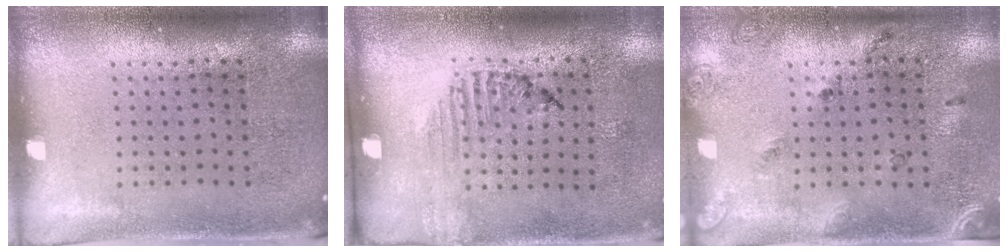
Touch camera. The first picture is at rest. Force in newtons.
{"total": 1.2, "press": 1.2, "slide": 0.4}
{"total": 1.7, "press": 1.1, "slide": 1.3}